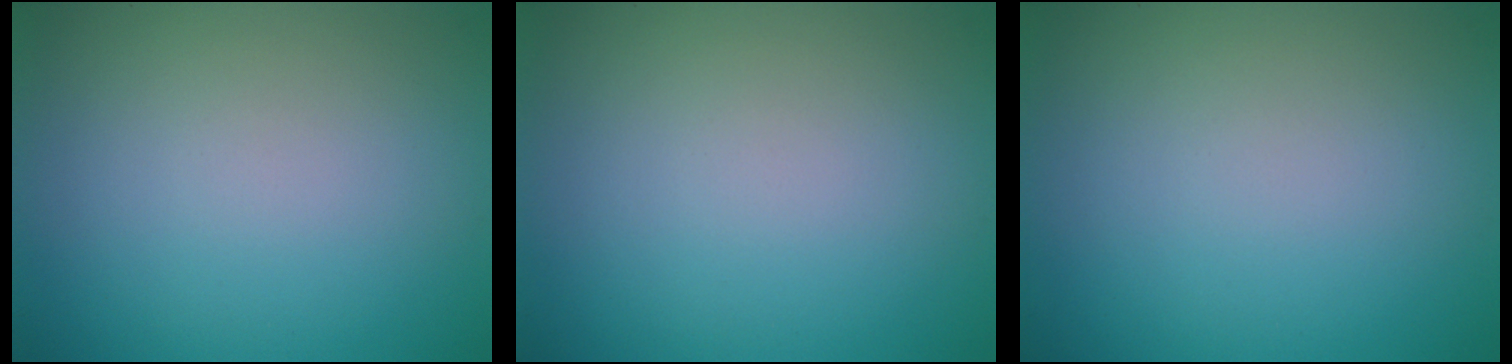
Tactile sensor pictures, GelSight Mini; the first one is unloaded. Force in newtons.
{"total": 0.0}
{"total": 0.0}